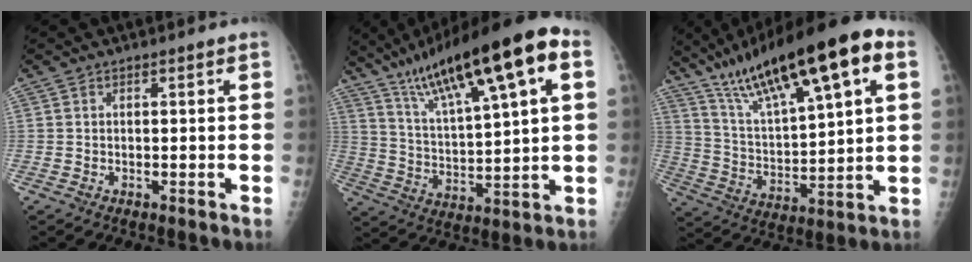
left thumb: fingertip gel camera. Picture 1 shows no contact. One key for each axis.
{"total": 22.2, "fx": 11.3, "fy": 5.0, "fz": 18.4, "tx": -0.298, "ty": -0.002, "tz": 0.200}
{"total": 23.9, "fx": 12.9, "fy": 6.3, "fz": 19.1, "tx": -0.309, "ty": -0.008, "tz": 0.230}